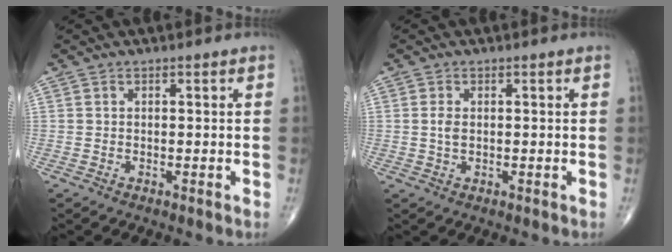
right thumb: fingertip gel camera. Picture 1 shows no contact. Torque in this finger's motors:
{"motor_torque": [-0.12, 0.17, 0.22, -0.08, -0.04]}